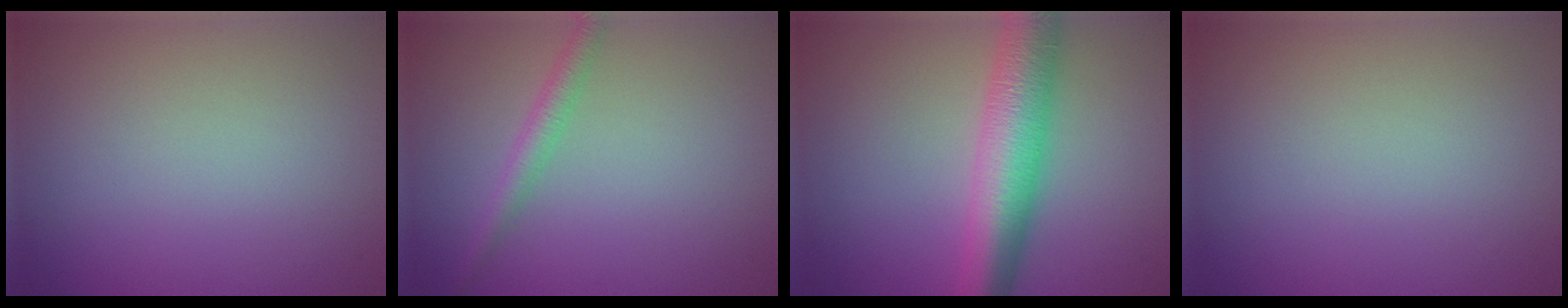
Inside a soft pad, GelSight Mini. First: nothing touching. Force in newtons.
{"total": 2.0, "press": 2.0, "slide": 0.1}
{"total": 7.6, "press": 7.6, "slide": 0.1}
{"total": 0.0}